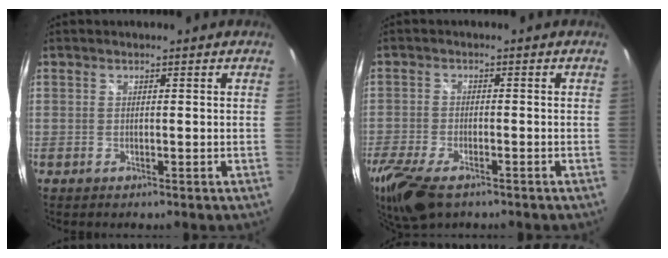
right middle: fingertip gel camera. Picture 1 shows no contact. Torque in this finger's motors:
{"motor_torque": [1.10, -1.04, 0.27, 0.12]}